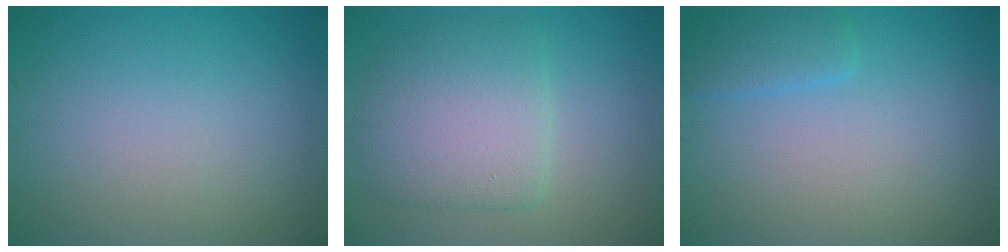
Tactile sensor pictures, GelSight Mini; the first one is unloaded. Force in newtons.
{"total": 5.7, "press": 5.7, "slide": 0.2}
{"total": 2.0, "press": 2.0, "slide": 0.2}